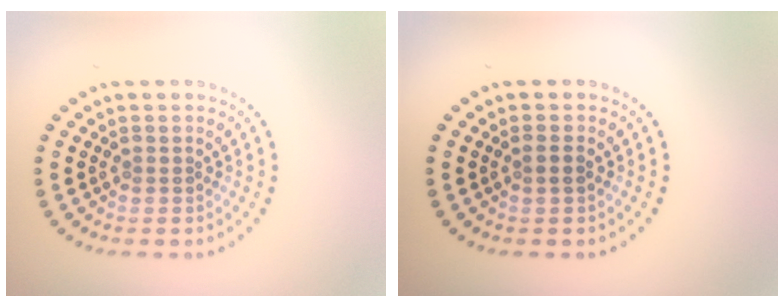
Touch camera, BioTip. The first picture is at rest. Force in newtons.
{"total": 0.9, "press": 0.7, "slide": 0.6}